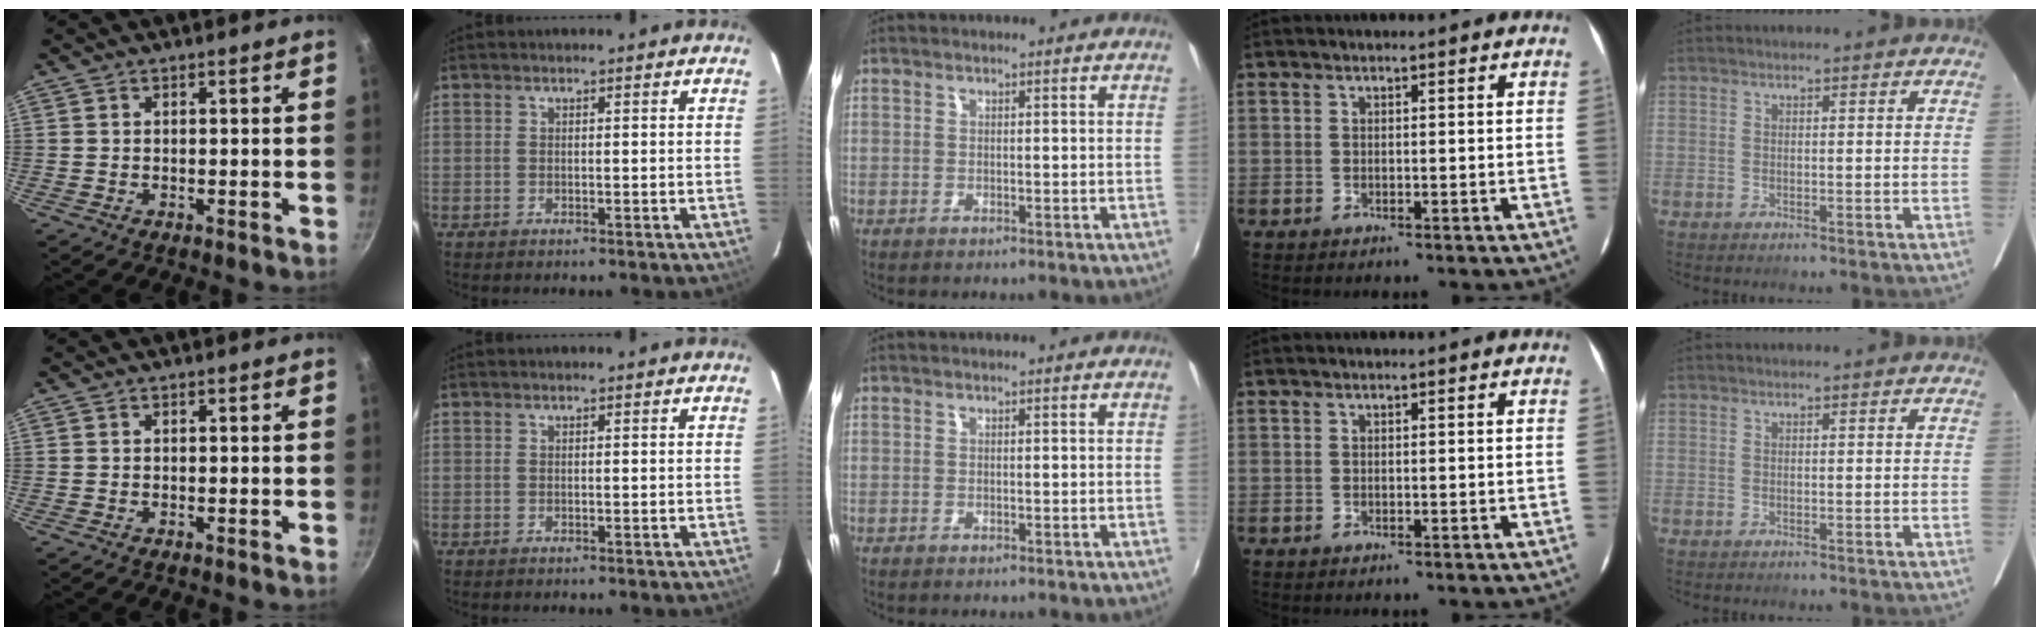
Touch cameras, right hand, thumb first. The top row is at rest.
{}